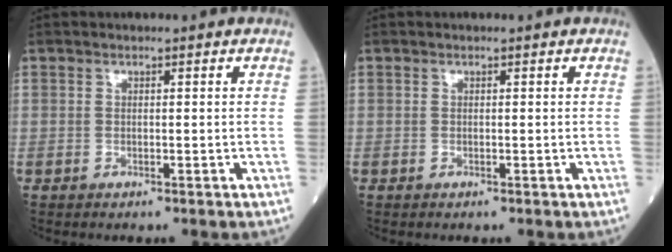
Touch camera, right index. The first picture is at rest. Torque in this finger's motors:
{"motor_torque": [0.01, 0.00, 0.00, 0.01]}